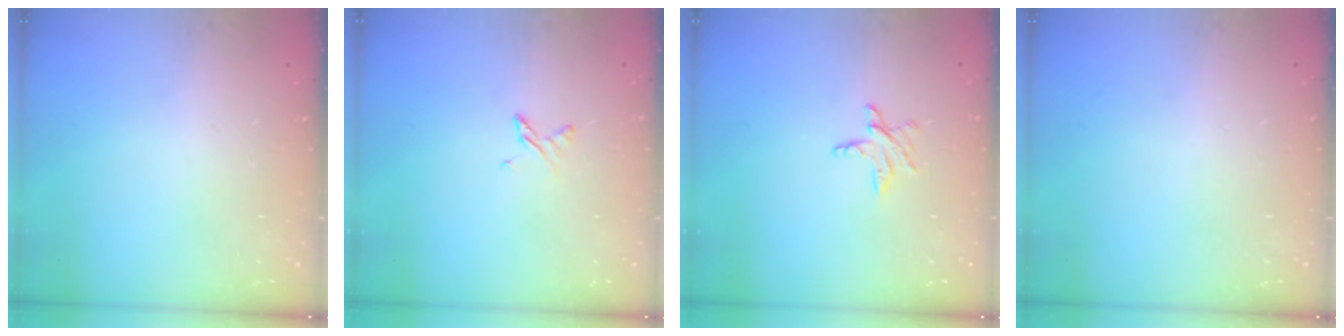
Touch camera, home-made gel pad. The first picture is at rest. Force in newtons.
{"total": 3.4, "press": 3.4, "slide": 0.5}
{"total": 4.8, "press": 4.7, "slide": 0.4}
{"total": 0.0}